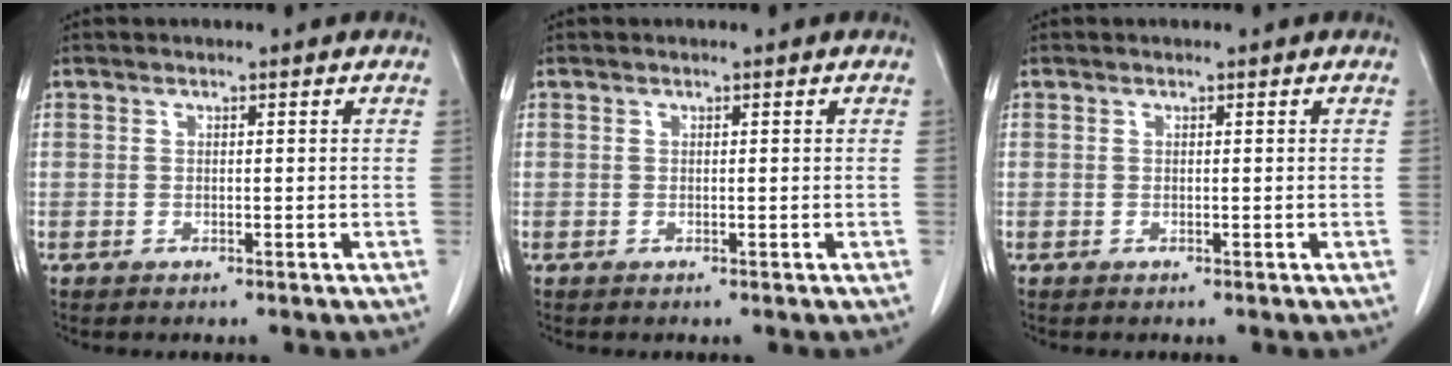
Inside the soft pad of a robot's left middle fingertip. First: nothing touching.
{"total": 0.0}
{"total": 0.0}